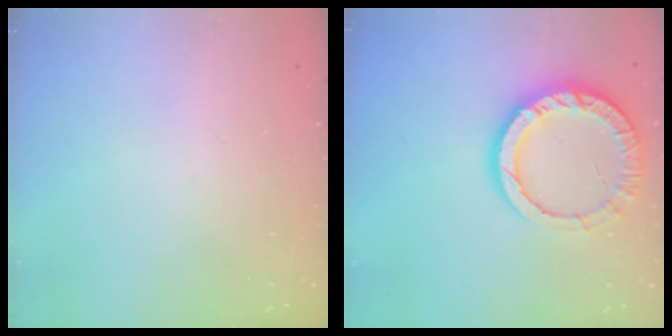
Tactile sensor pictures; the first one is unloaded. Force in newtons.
{"total": 11.9, "press": 11.8, "slide": 1.9}